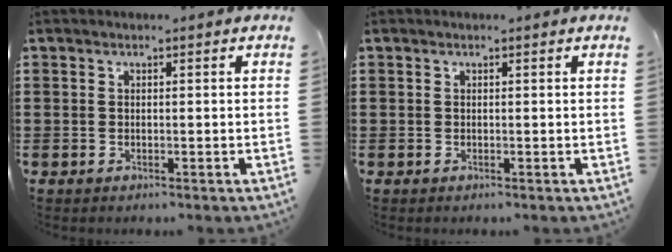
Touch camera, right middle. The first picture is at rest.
{"total": 0.0}